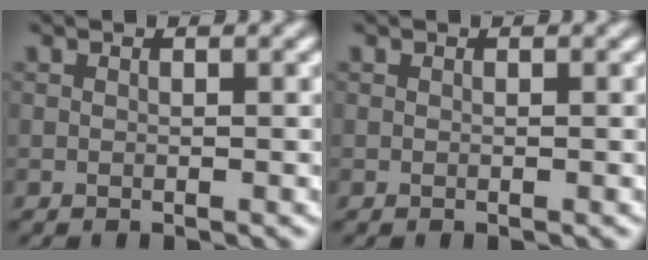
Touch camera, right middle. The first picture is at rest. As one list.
[{"total": 0.0}]